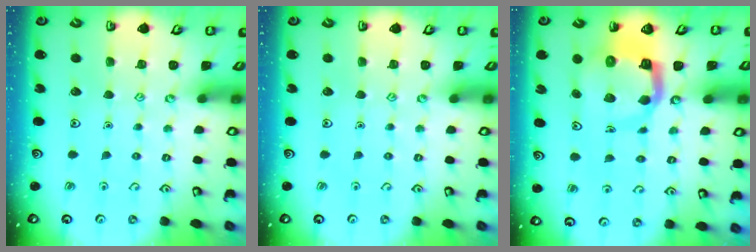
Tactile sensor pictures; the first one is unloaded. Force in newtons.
{"total": 0.0}
{"total": 8.4, "press": 8.3, "slide": 1.2}